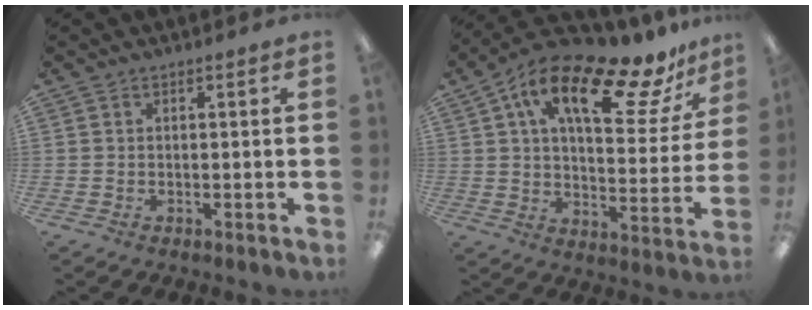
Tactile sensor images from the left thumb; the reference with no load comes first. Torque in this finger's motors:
{"motor_torque": [0.43, 0.56, 1.65, -1.12, 0.41]}